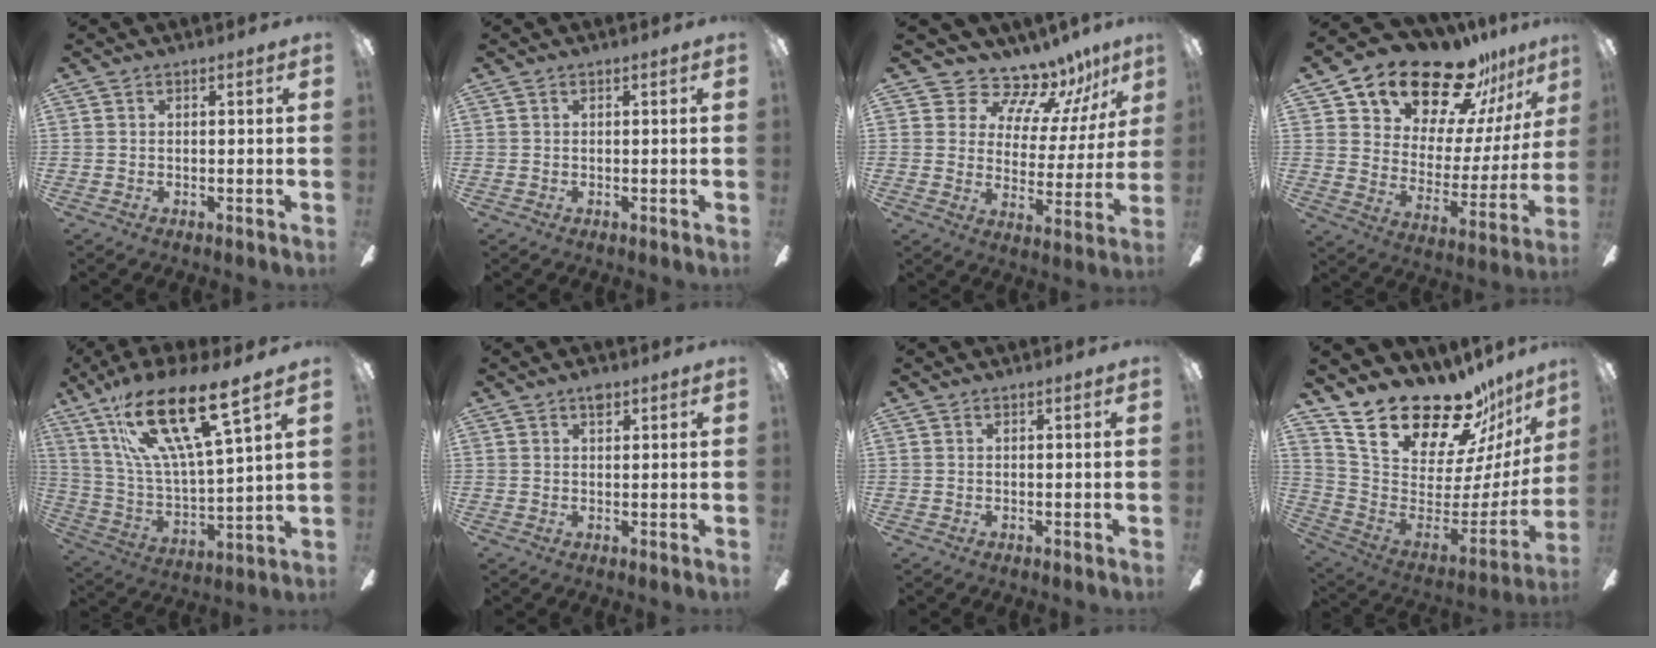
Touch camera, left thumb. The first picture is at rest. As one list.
[{"total": 0.0}, {"total": 12.1, "force": [10.6, 4.7, 3.1], "torque": [-0.068, -0.092, 0.191]}, {"total": 22.1, "force": [17.6, 10.4, 8.6], "torque": [-0.136, -0.121, 0.311]}, {"total": 22.4, "force": [14.6, 5.4, 16.1], "torque": [-0.322, -0.082, 0.237]}, {"total": 2.2, "force": [1.4, 1.0, 1.3], "torque": [-0.013, -0.005, 0.022]}, {"total": 0.0}, {"total": 23.5, "force": [19.4, 9.0, 9.9], "torque": [-0.161, -0.148, 0.354]}]